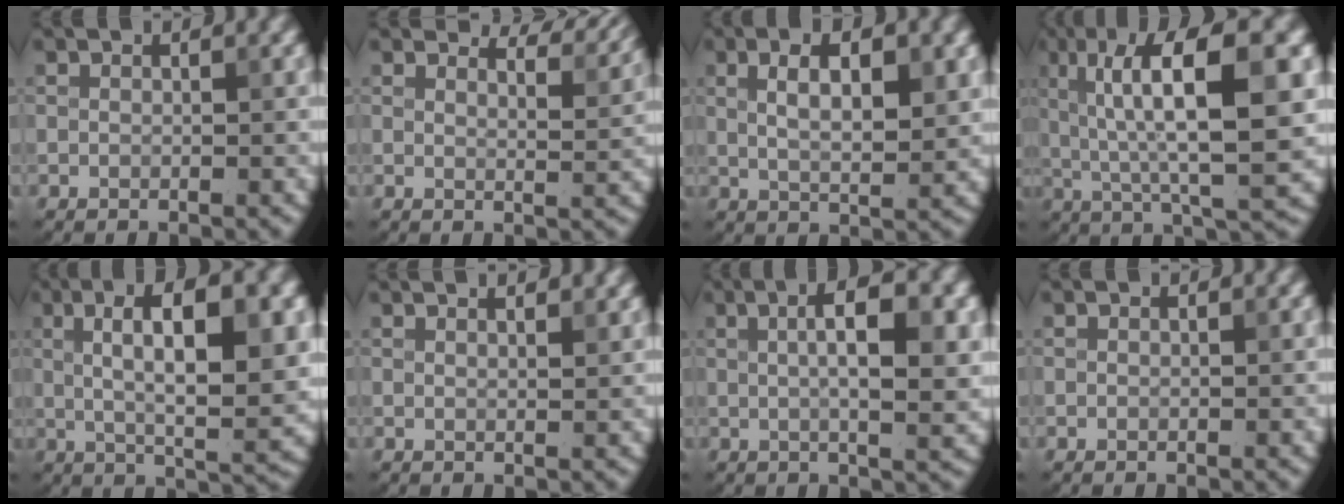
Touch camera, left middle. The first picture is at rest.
{"total": 5.6, "force": [5.2, 0.8, 1.8], "torque": [-0.030, 0.009, 0.057]}
{"total": 5.0, "force": [1.6, 1.8, 4.4], "torque": [-0.077, 0.001, 0.029]}
{"total": 10.7, "force": [2.3, 2.5, 10.1], "torque": [-0.160, 0.009, 0.042]}
{"total": 9.8, "force": [2.0, 2.8, 9.2], "torque": [-0.132, 0.005, 0.030]}
{"total": 3.9, "force": [2.8, 1.6, 2.3], "torque": [0.001, 0.029, 0.002]}
{"total": 6.1, "force": [1.2, 1.6, 5.8], "torque": [-0.084, 0.010, 0.018]}
{"total": 0.0}